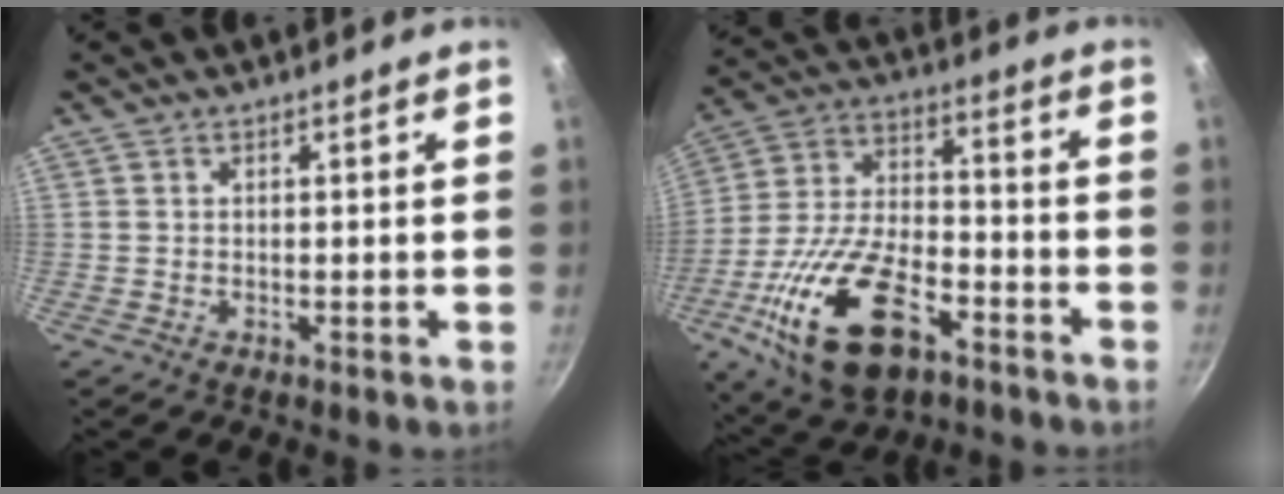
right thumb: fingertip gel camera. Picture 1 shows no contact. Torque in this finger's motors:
{"motor_torque": [2.84, 2.17, 2.20, -0.58, 0.66]}